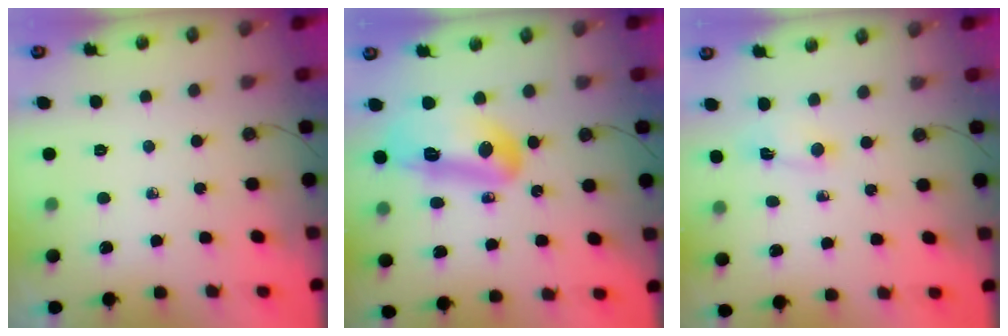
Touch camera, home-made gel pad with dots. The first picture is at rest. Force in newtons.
{"total": 13.8, "press": 13.7, "slide": 1.8}
{"total": 1.6, "press": 1.3, "slide": 0.9}